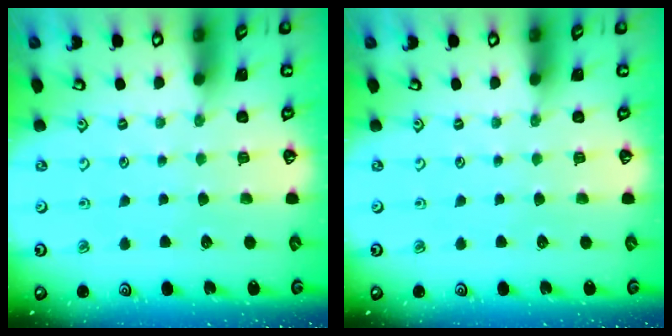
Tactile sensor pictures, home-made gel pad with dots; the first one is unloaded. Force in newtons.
{"total": 0.0}